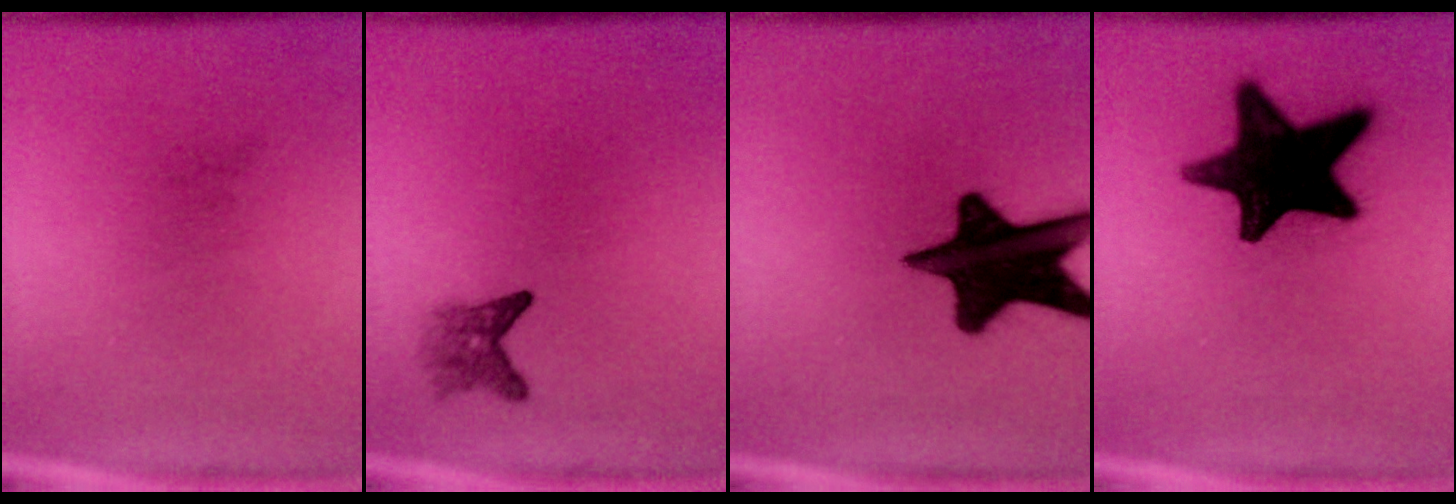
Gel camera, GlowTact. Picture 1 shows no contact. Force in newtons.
{"total": 2.4}
{"total": 17.0}
{"total": 18.0}